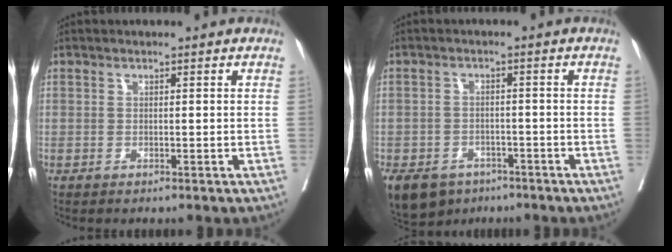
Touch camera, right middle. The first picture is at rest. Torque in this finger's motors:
{"motor_torque": [1.16, -0.97, 0.44, 0.09]}